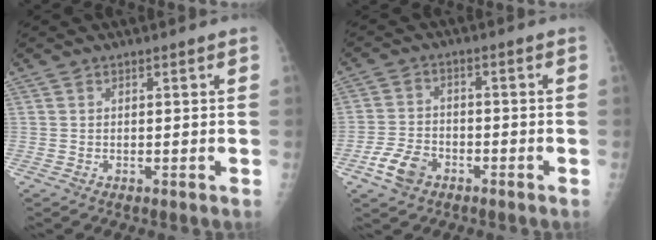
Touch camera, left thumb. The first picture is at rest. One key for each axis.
{"total": 6.1, "fx": -3.3, "fy": 4.0, "fz": 3.2, "tx": -0.058, "ty": 0.018, "tz": -0.059}